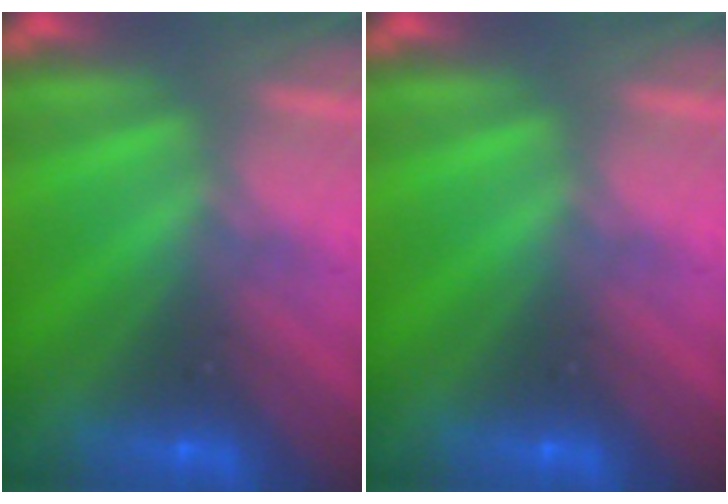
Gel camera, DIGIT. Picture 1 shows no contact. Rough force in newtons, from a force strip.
{"total": 0.0}